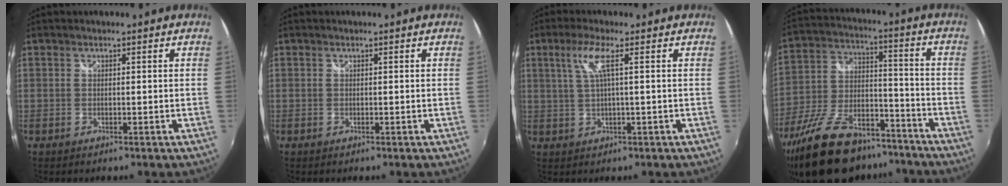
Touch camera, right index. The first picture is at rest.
{"total": 0.0}
{"total": 4.6, "force": [1.4, -0.4, 4.3], "torque": [-0.084, 0.002, 0.033]}
{"total": 24.0, "force": [-18.4, 10.5, 11.2], "torque": [-0.231, 0.011, -0.280]}